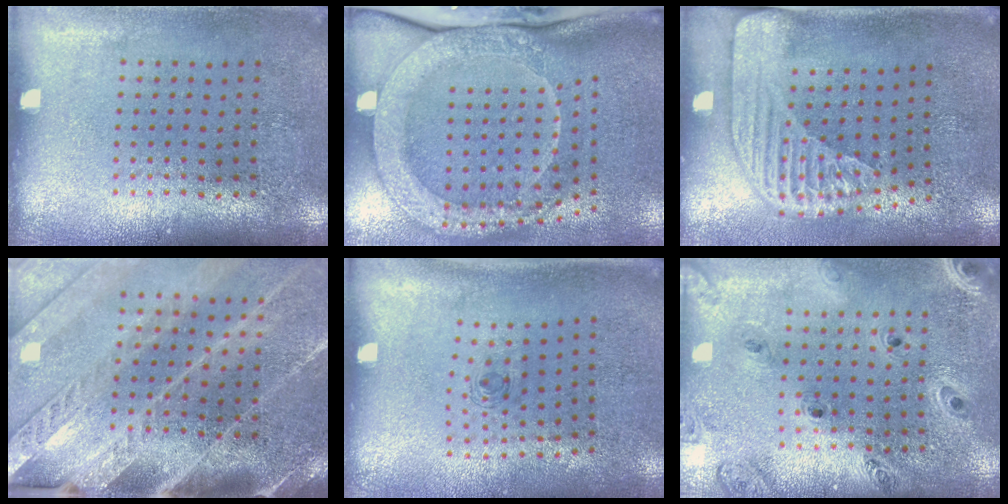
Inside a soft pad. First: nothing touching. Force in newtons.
{"total": 3.1, "press": 2.3, "slide": 2.1}
{"total": 2.3, "press": 1.8, "slide": 1.5}
{"total": 3.7, "press": 3.2, "slide": 2.0}
{"total": 0.6, "press": 0.2, "slide": 0.5}
{"total": 1.2, "press": 1.2, "slide": 0.2}